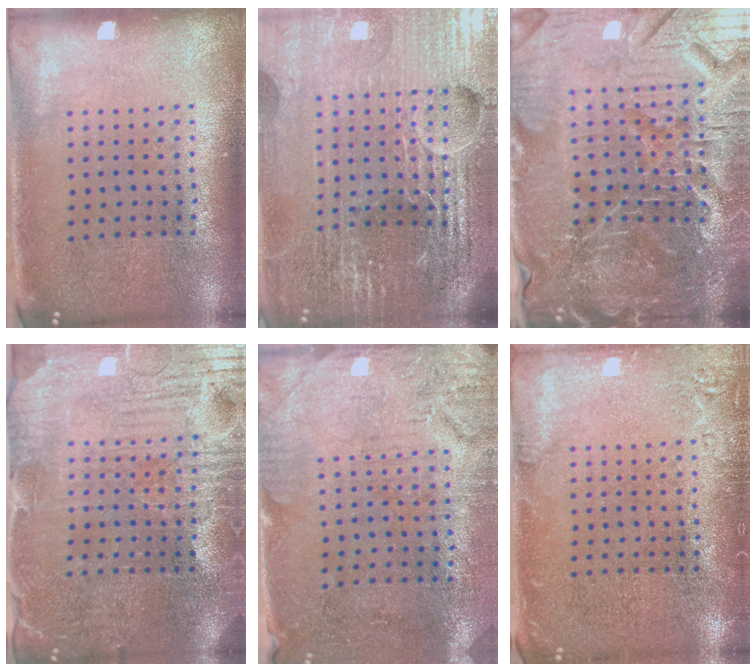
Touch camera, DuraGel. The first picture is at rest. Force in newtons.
{"total": 6.5, "press": 5.7, "slide": 3.1}
{"total": 6.8, "press": 6.1, "slide": 3.0}
{"total": 4.0, "press": 3.9, "slide": 1.0}
{"total": 3.3, "press": 2.6, "slide": 2.0}
{"total": 1.9, "press": 1.8, "slide": 0.3}